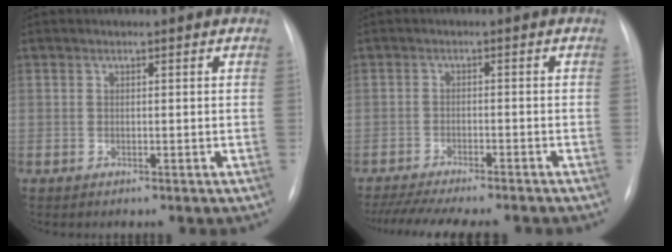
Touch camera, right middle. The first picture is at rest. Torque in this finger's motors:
{"motor_torque": [1.07, -1.07, 0.22, 0.04]}